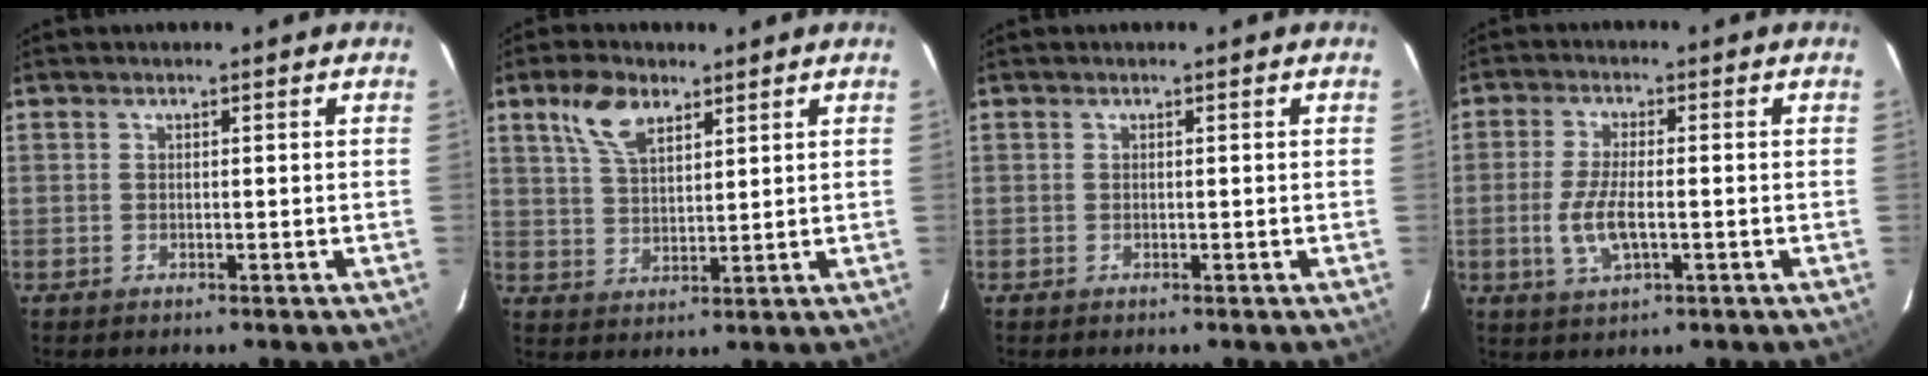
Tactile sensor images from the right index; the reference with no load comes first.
{"total": 7.5, "force": [4.4, 3.7, 4.7], "torque": [-0.094, 0.014, 0.087]}
{"total": 0.0}
{"total": 6.8, "force": [-1.6, 2.5, 6.2], "torque": [-0.130, -0.009, -0.029]}